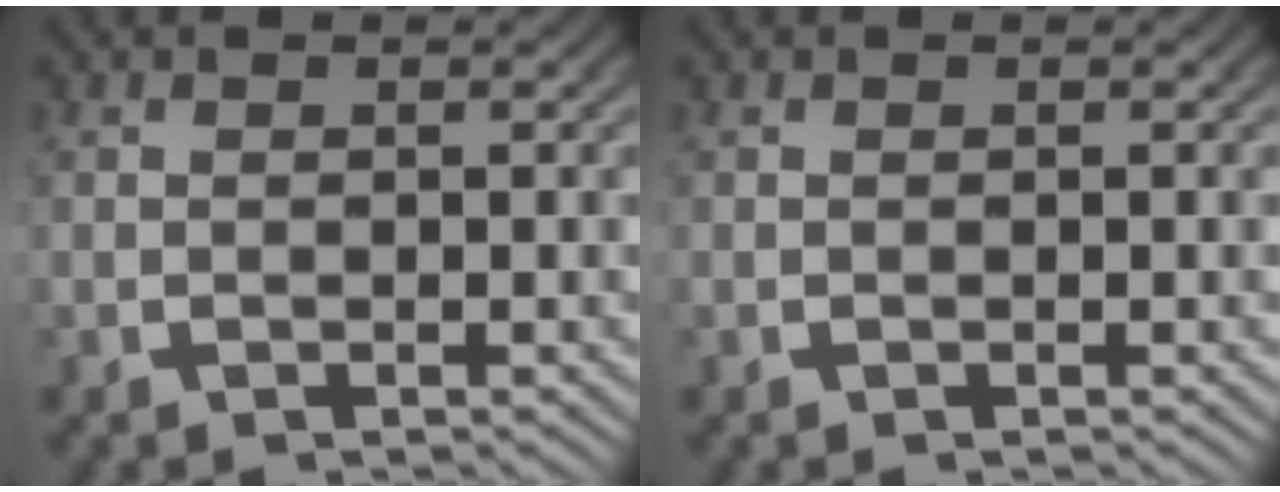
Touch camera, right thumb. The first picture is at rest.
{"total": 0.0}